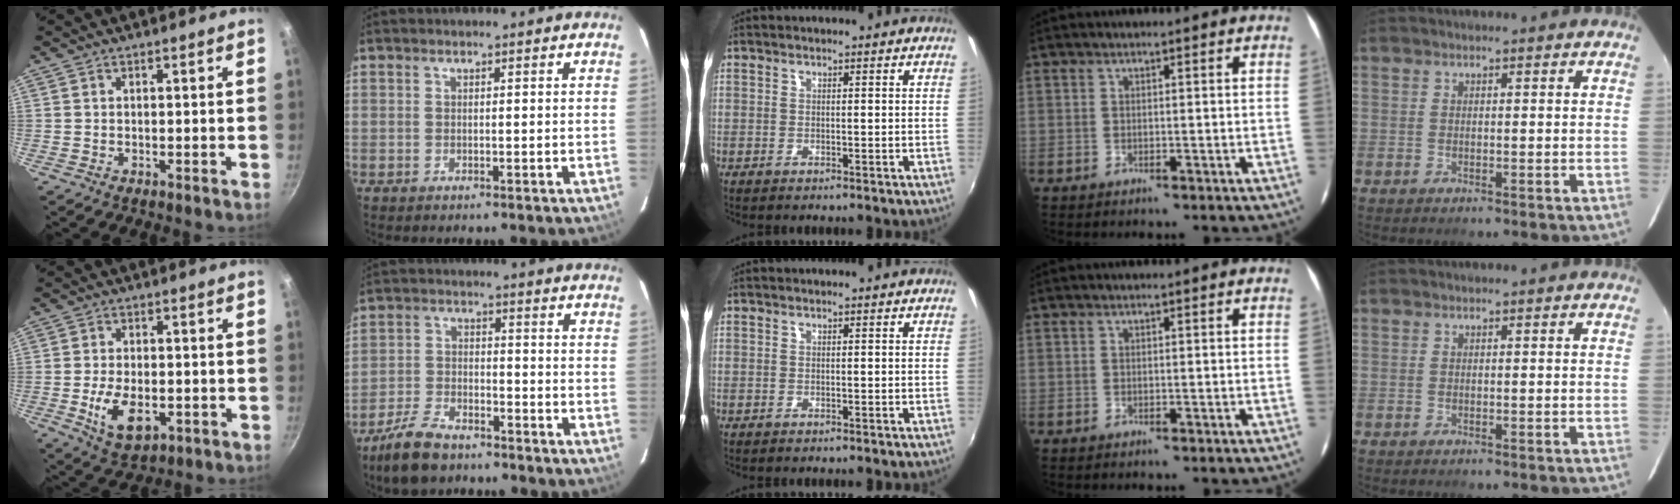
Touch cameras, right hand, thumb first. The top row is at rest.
{"thumb": {"total": 9.5, "force": [-2.5, 5.4, 7.4], "torque": [-0.123, 0.001, -0.032]}, "index": {"total": 9.8, "force": [-7.6, 4.2, 4.7], "torque": [-0.122, -0.002, -0.140]}}